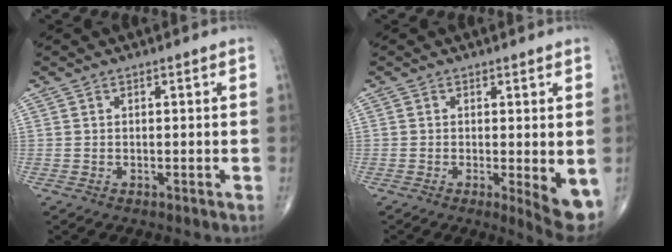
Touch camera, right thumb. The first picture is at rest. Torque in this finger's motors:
{"motor_torque": [0.04, 0.49, 0.47, 0.09, 0.15]}